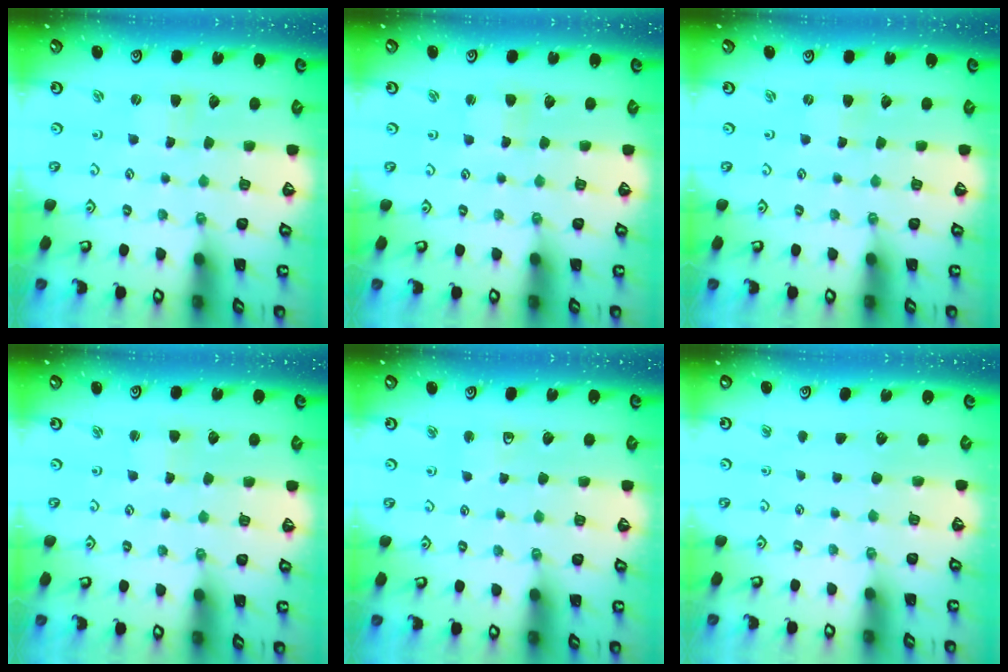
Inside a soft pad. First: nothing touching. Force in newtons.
{"total": 1.1, "press": 1.0, "slide": 0.2}
{"total": 0.0}
{"total": 1.7, "press": 1.7, "slide": 0.2}
{"total": 3.3, "press": 3.3, "slide": 0.6}
{"total": 0.0}